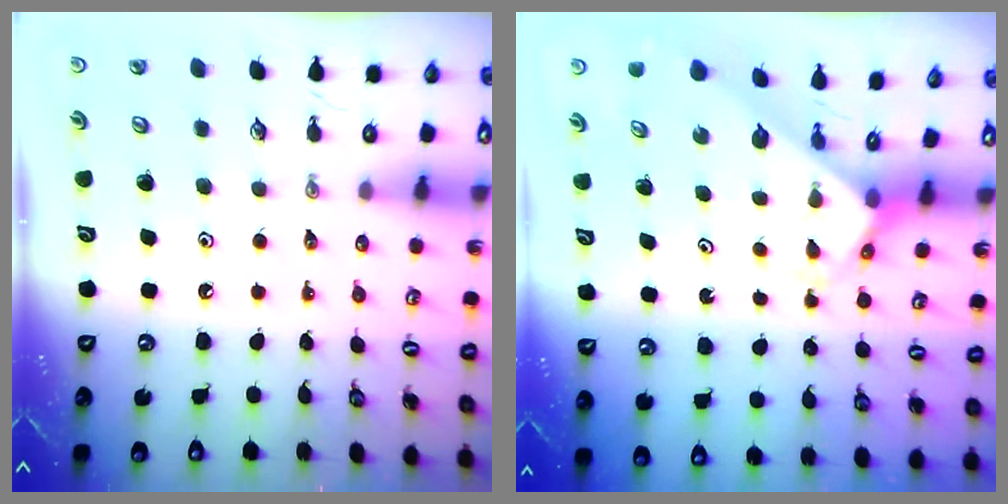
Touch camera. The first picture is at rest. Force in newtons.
{"total": 2.9, "press": 2.9, "slide": 0.1}